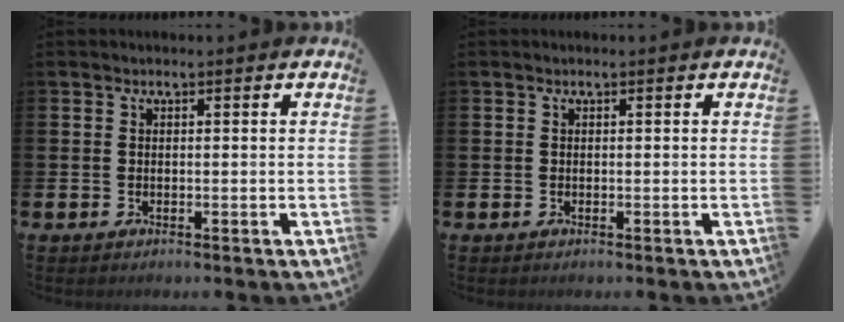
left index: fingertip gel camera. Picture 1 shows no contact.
{"total": 0.0}